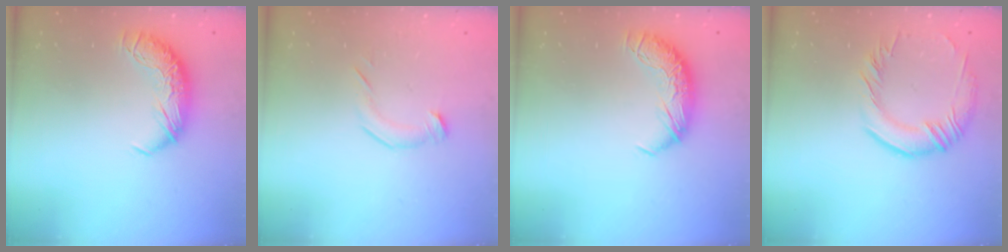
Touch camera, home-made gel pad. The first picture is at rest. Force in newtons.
{"total": 4.8, "press": 4.7, "slide": 0.5}
{"total": 0.0}
{"total": 2.6, "press": 2.2, "slide": 1.5}